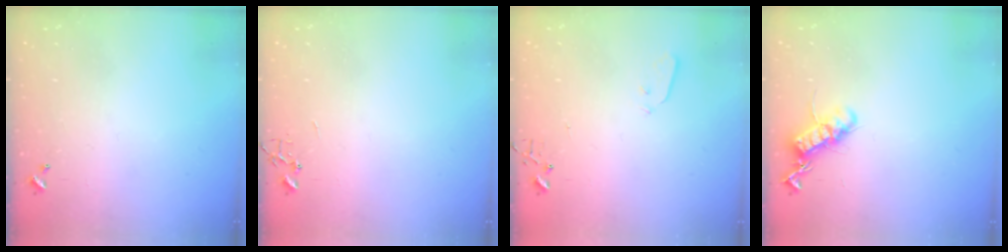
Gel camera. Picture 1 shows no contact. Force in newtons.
{"total": 0.0}
{"total": 2.9, "press": 2.8, "slide": 0.8}
{"total": 12.9, "press": 12.9, "slide": 0.3}